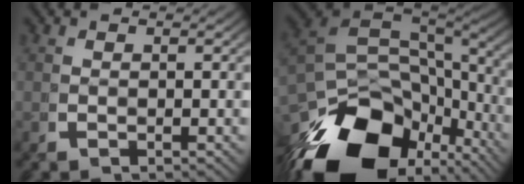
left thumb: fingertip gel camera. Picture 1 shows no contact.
{"total": 18.1, "force": [-5.1, 11.3, 13.2], "torque": [-0.242, -0.065, -0.050]}